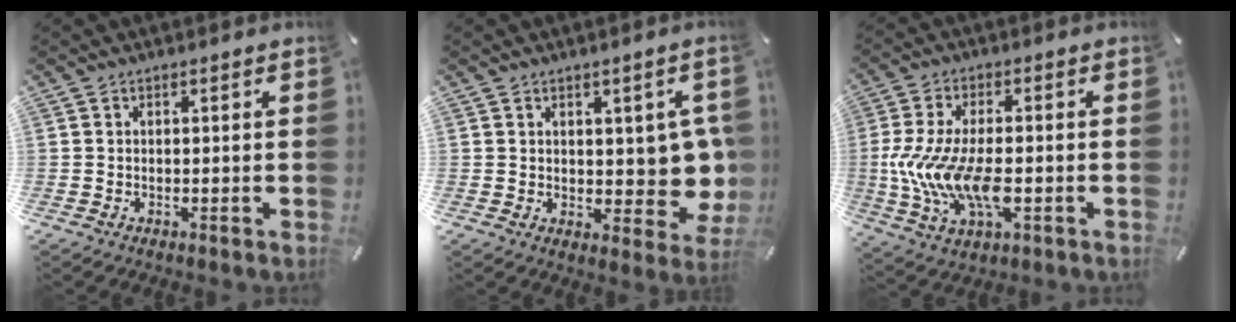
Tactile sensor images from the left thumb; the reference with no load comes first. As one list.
[{"total": 7.2, "force": [2.0, 5.1, 4.7], "torque": [-0.033, -0.016, 0.039]}, {"total": 14.0, "force": [-2.5, 6.8, 12.0], "torque": [-0.257, -0.009, -0.041]}]